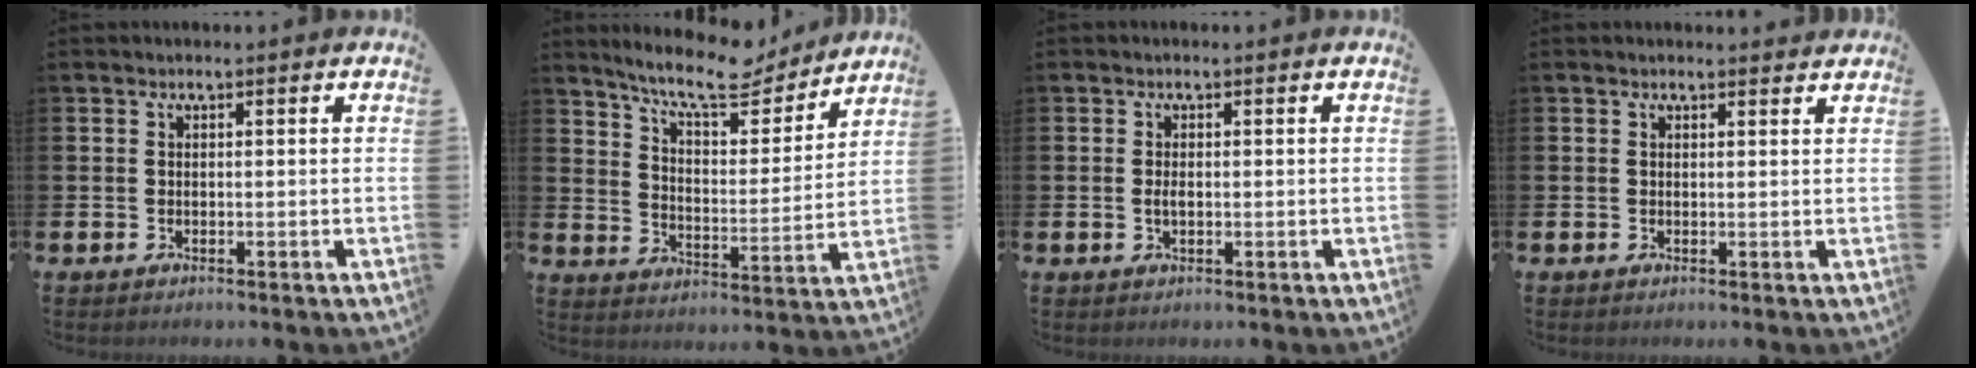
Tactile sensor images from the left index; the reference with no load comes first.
{"total": 10.1, "force": [9.1, 1.9, 3.8], "torque": [-0.097, -0.052, 0.159]}
{"total": 1.2, "force": [0.0, 0.6, 1.1], "torque": [-0.019, 0.002, -0.003]}
{"total": 0.8, "force": [0.8, 0.2, 0.1], "torque": [0.004, -0.001, 0.013]}